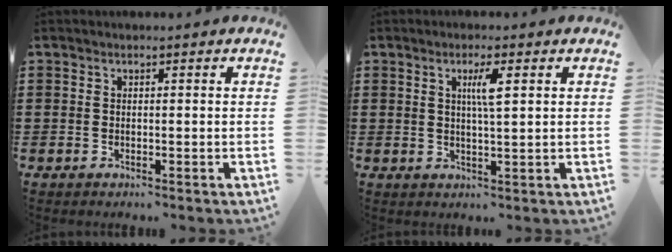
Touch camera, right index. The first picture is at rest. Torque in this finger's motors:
{"motor_torque": [0.35, -0.24, 0.13, 0.04]}